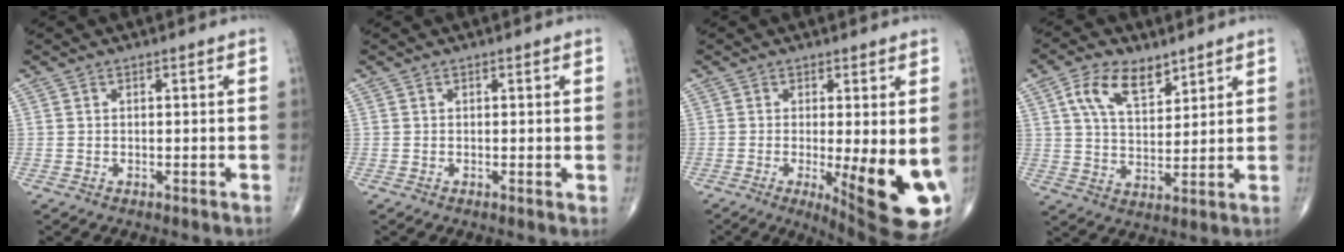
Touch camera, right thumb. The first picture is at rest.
{"total": 0.6, "force": [0.1, 0.1, 0.6], "torque": [-0.010, -0.003, -0.001]}
{"total": 14.2, "force": [-2.6, 3.5, 13.5], "torque": [-0.170, -0.029, -0.025]}
{"total": 9.7, "force": [5.3, 5.1, 6.3], "torque": [-0.098, -0.020, 0.100]}